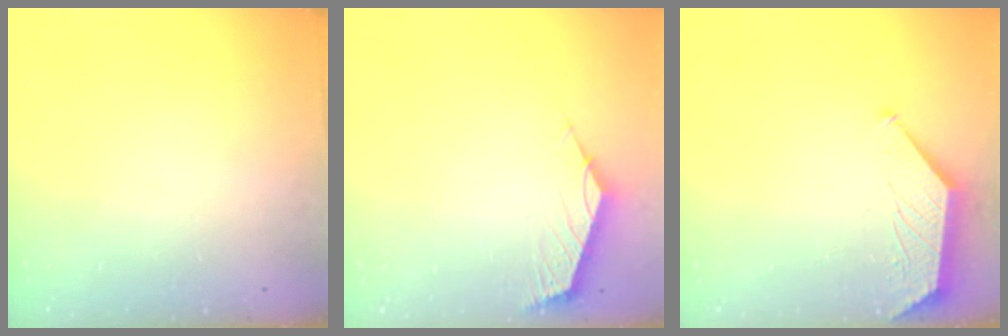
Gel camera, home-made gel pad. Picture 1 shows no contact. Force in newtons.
{"total": 2.6, "press": 2.5, "slide": 0.6}
{"total": 1.1, "press": 1.1, "slide": 0.3}